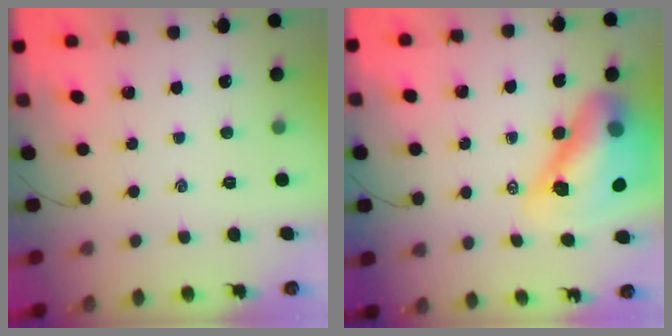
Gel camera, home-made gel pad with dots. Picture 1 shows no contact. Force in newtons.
{"total": 18.0, "press": 17.2, "slide": 5.4}